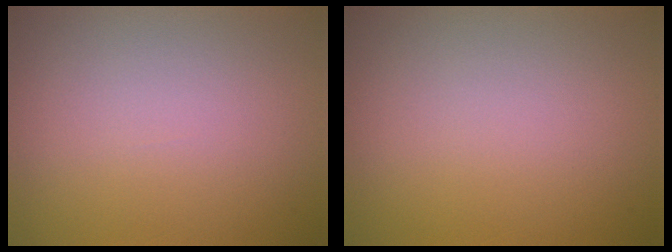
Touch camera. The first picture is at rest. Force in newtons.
{"total": 0.0}